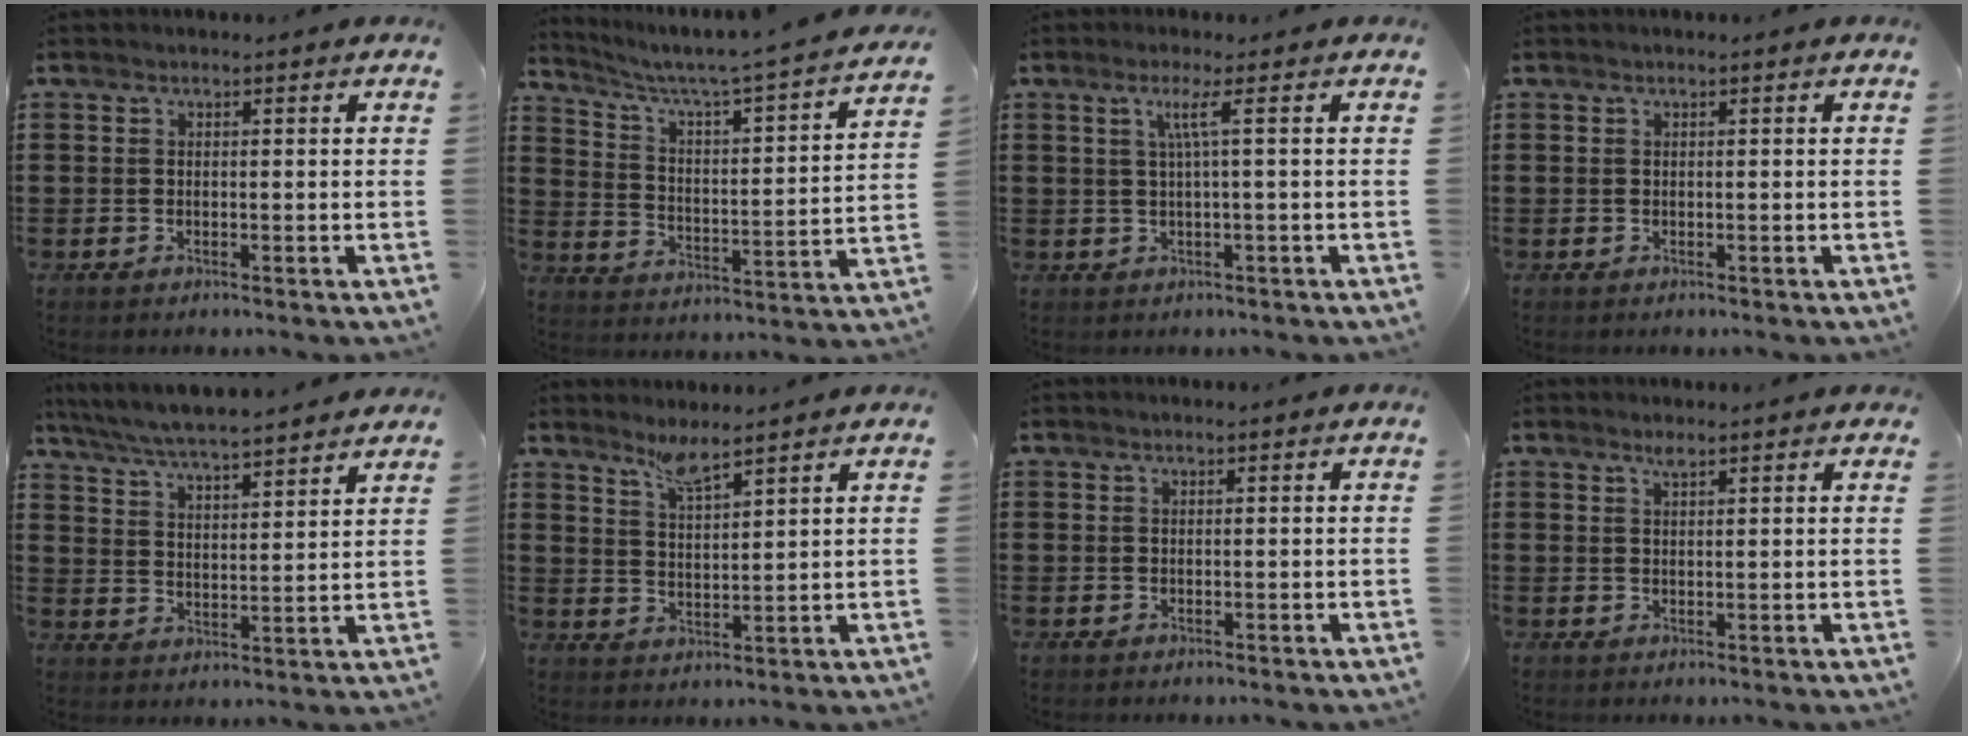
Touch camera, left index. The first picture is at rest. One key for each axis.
{"total": 3.8, "fx": 3.2, "fy": -0.4, "fz": 2.1, "tx": -0.059, "ty": -0.040, "tz": 0.040}
{"total": 3.3, "fx": 0.8, "fy": -0.4, "fz": 3.1, "tx": -0.065, "ty": -0.002, "tz": 0.010}
{"total": 0.0}
{"total": 6.0, "fx": 5.8, "fy": 0.0, "fz": 1.5, "tx": -0.055, "ty": -0.032, "tz": 0.100}
{"total": 4.3, "fx": 3.7, "fy": -0.1, "fz": 2.0, "tx": -0.051, "ty": -0.008, "tz": 0.067}
{"total": 0.0}
{"total": 1.6, "fx": 1.4, "fy": 0.2, "fz": 0.9, "tx": -0.019, "ty": 0.000, "tz": 0.025}